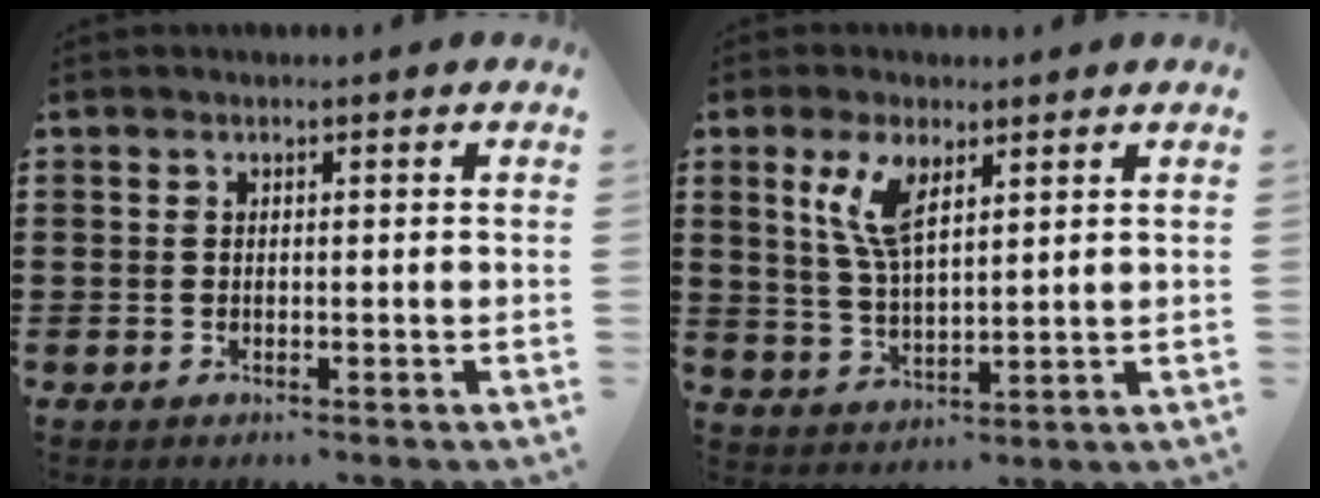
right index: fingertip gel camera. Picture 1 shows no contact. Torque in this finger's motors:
{"motor_torque": [0.92, 0.36, 0.24, 0.20]}